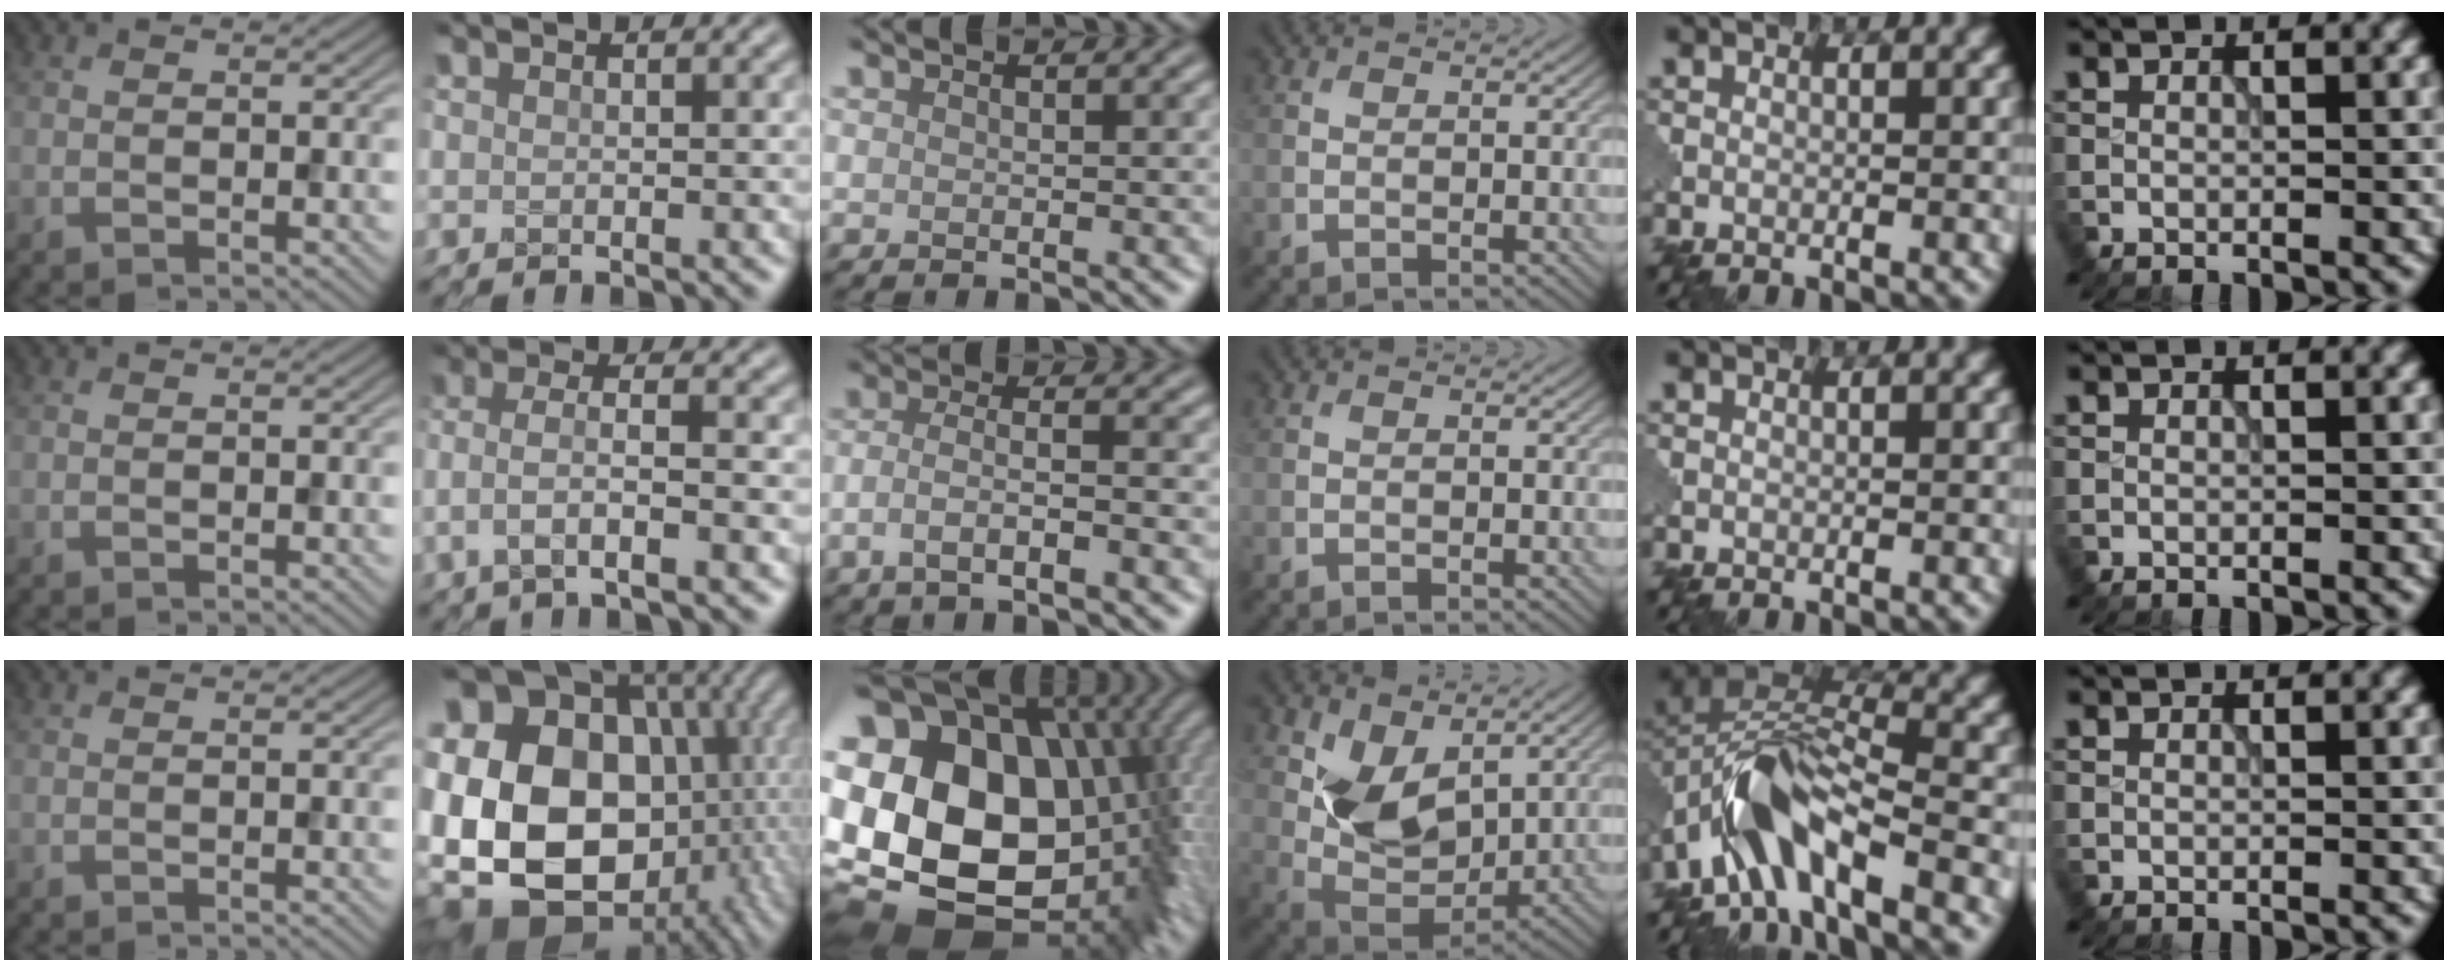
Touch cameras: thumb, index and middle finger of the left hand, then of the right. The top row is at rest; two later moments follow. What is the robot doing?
{"motion": "extract", "object": "pin"}